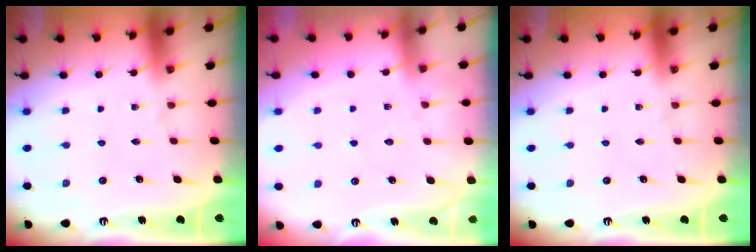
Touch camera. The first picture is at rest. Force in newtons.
{"total": 5.9, "press": 5.8, "slide": 0.7}
{"total": 0.0}